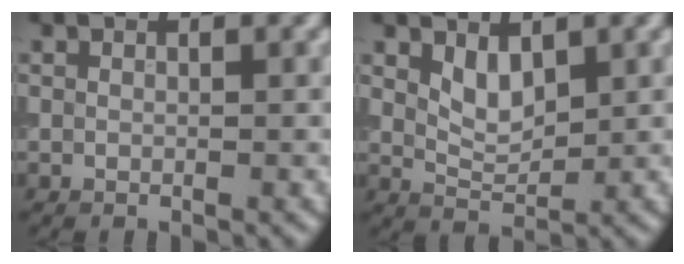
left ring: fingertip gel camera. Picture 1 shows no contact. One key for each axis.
{"total": 2.3, "fx": 1.2, "fy": 1.2, "fz": 1.6, "tx": -0.032, "ty": -0.006, "tz": 0.028}